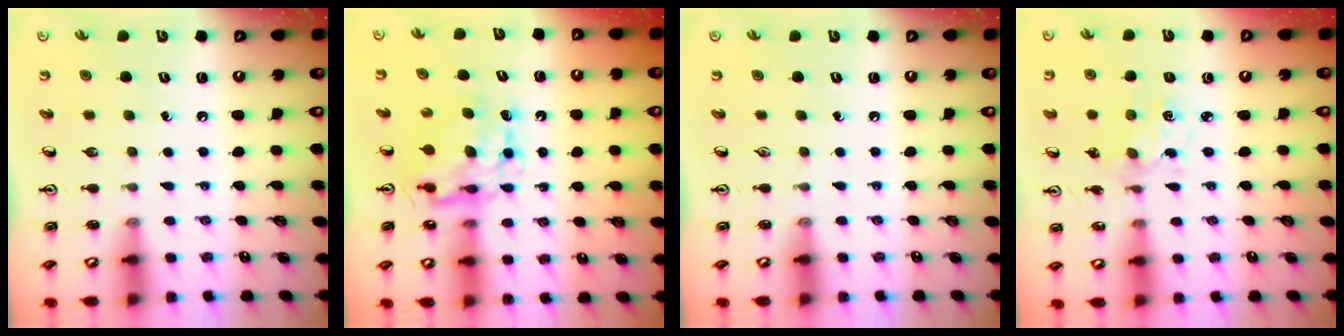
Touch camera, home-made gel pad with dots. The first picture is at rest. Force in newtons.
{"total": 8.2, "press": 8.2, "slide": 0.4}
{"total": 0.0}
{"total": 1.3, "press": 1.3, "slide": 0.1}